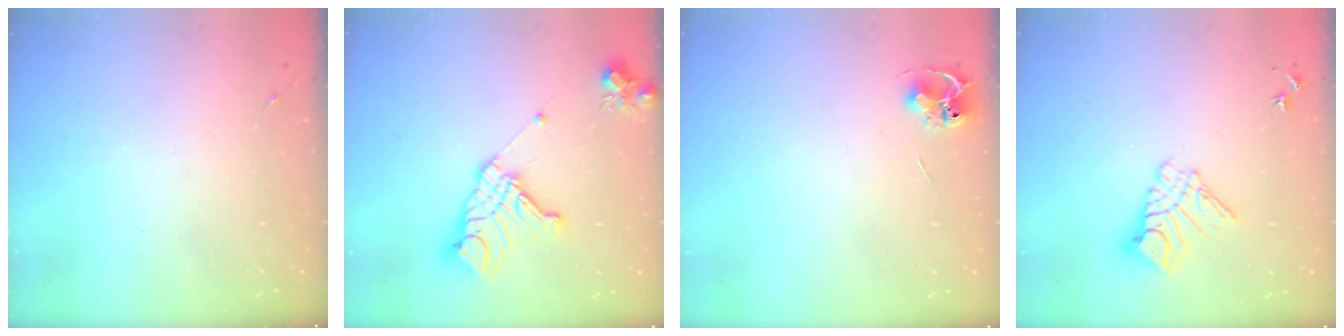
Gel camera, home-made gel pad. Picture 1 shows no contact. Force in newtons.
{"total": 15.8, "press": 15.7, "slide": 1.7}
{"total": 6.5, "press": 6.5, "slide": 0.5}
{"total": 10.6, "press": 10.5, "slide": 1.1}